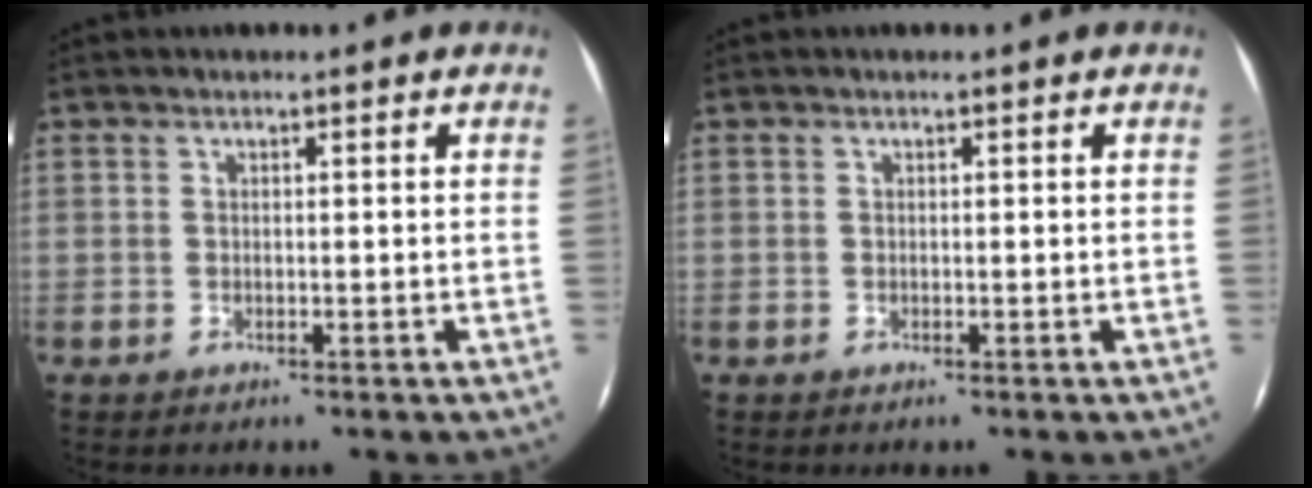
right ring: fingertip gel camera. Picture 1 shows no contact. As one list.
[{"total": 0.0}]